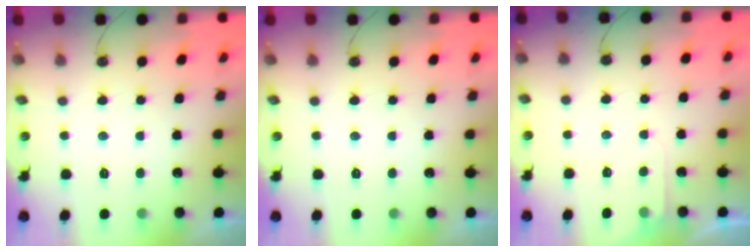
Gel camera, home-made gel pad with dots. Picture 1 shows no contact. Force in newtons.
{"total": 0.0}
{"total": 4.7, "press": 4.6, "slide": 0.6}